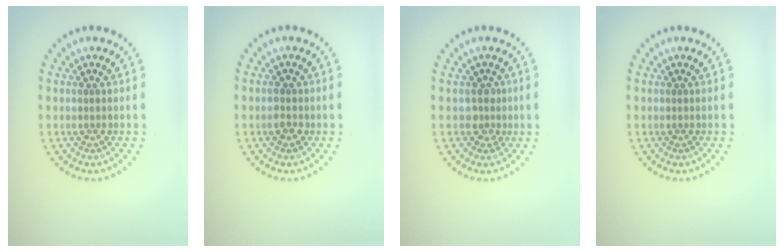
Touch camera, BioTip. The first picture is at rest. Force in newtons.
{"total": 1.5, "press": 1.5, "slide": 0.2}
{"total": 1.4, "press": 1.1, "slide": 0.9}
{"total": 0.0}